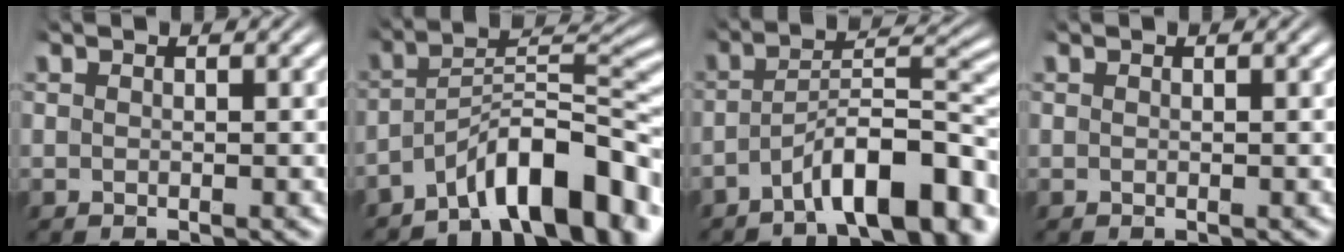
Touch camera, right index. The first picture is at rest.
{"total": 8.8, "force": [-4.5, 3.6, 6.7], "torque": [-0.117, -0.023, -0.064]}
{"total": 7.2, "force": [-3.9, 2.4, 5.5], "torque": [-0.088, -0.008, -0.061]}
{"total": 0.0}